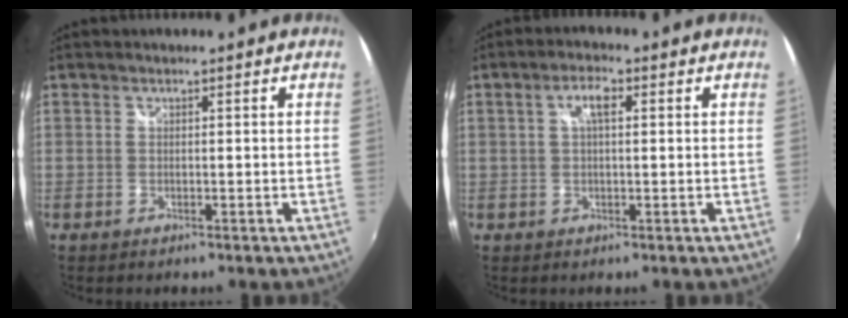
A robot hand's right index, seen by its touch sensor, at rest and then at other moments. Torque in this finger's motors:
{"motor_torque": [0.73, 0.15, 0.27, 0.07]}